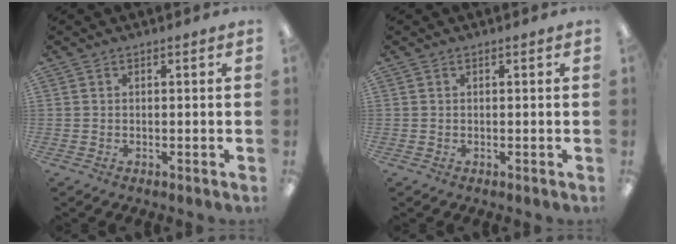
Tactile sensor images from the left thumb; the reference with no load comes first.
{"total": 0.0}